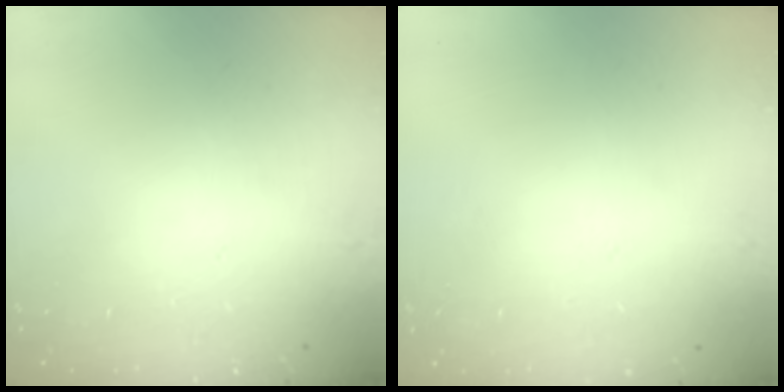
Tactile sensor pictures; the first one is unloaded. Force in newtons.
{"total": 0.0}